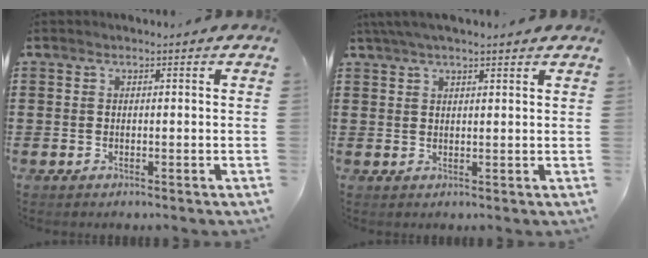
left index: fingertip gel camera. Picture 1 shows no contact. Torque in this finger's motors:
{"motor_torque": [2.14, 0.00, 0.57, 0.21]}